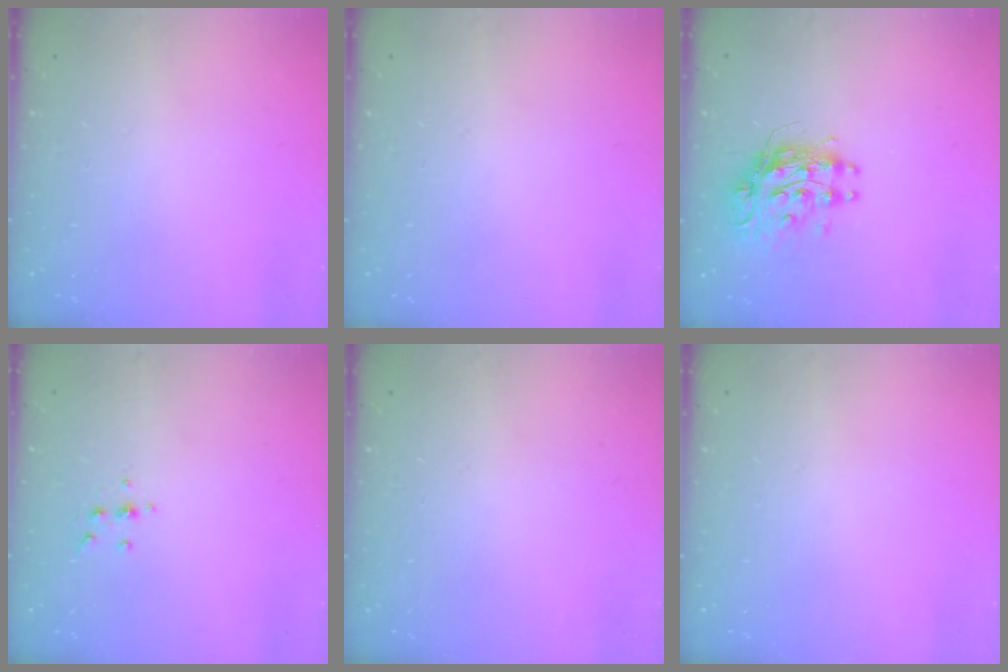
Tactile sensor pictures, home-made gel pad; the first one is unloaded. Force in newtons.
{"total": 0.0}
{"total": 10.3, "press": 10.3, "slide": 1.0}
{"total": 3.6, "press": 3.5, "slide": 0.9}
{"total": 0.0}
{"total": 0.0}